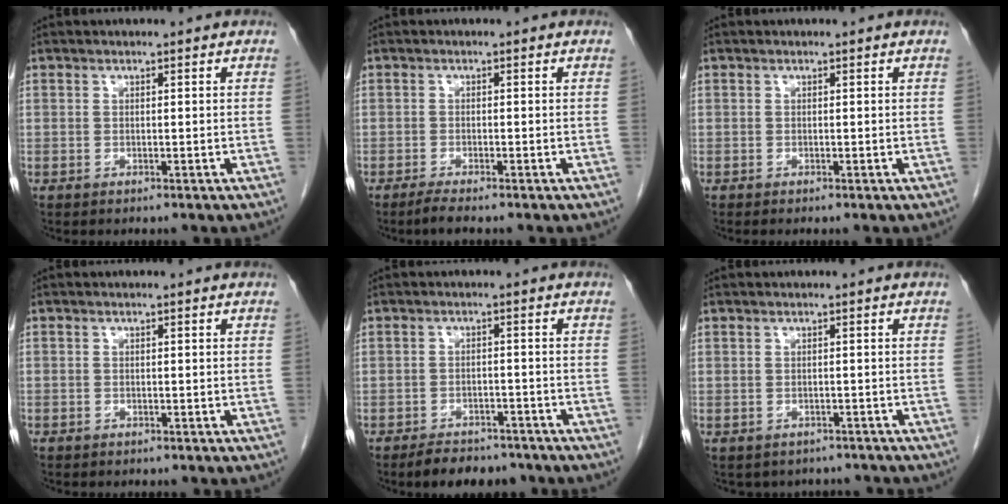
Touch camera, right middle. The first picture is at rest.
{"total": 1.9, "force": [-1.6, -0.1, 1.1], "torque": [-0.030, -0.007, -0.032]}
{"total": 0.0}
{"total": 1.2, "force": [-1.0, 0.7, 0.3], "torque": [-0.005, 0.001, -0.013]}
{"total": 6.9, "force": [-5.8, 2.9, 2.4], "torque": [-0.034, 0.000, -0.083]}
{"total": 5.8, "force": [-5.1, 2.7, 0.5], "torque": [0.001, 0.012, -0.053]}